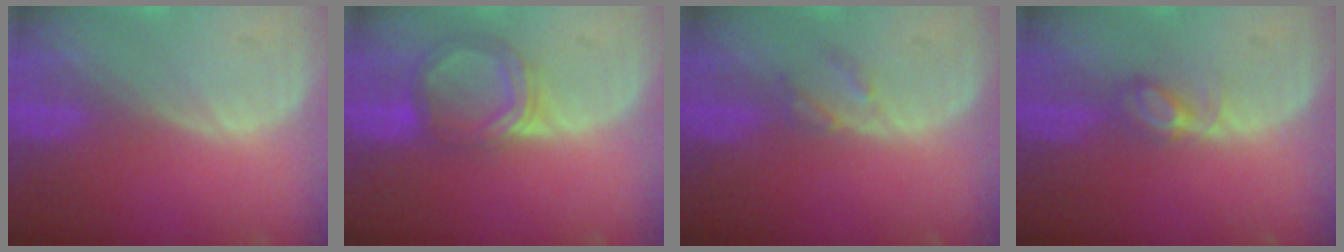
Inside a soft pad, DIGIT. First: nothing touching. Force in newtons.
{"total": 5.5, "press": 5.4, "slide": 1.4}
{"total": 1.9, "press": 1.9, "slide": 0.1}
{"total": 2.8, "press": 2.8, "slide": 0.4}